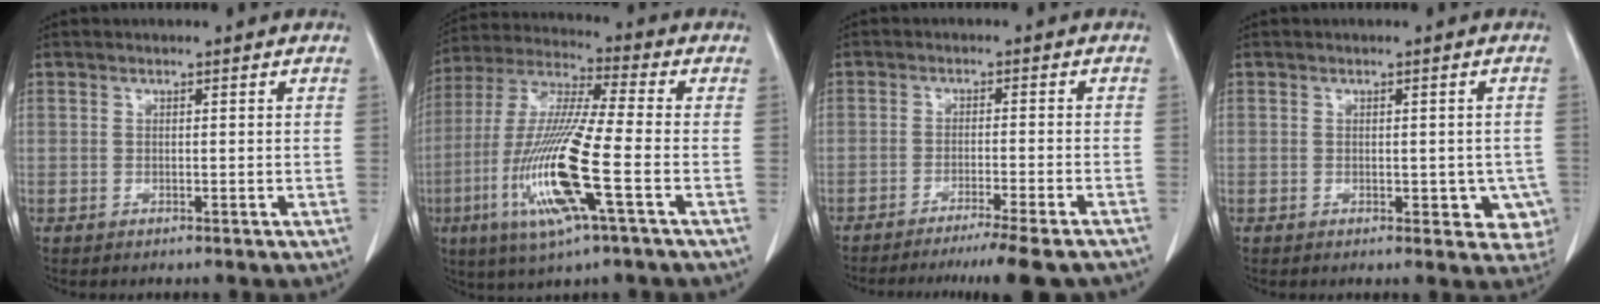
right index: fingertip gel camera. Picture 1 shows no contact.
{"total": 16.6, "force": [-5.0, 0.7, 15.8], "torque": [-0.335, -0.018, -0.098]}
{"total": 13.3, "force": [-11.9, -0.6, 6.0], "torque": [-0.061, -0.036, -0.160]}
{"total": 5.2, "force": [-1.0, 3.1, 4.1], "torque": [-0.020, 0.005, -0.007]}